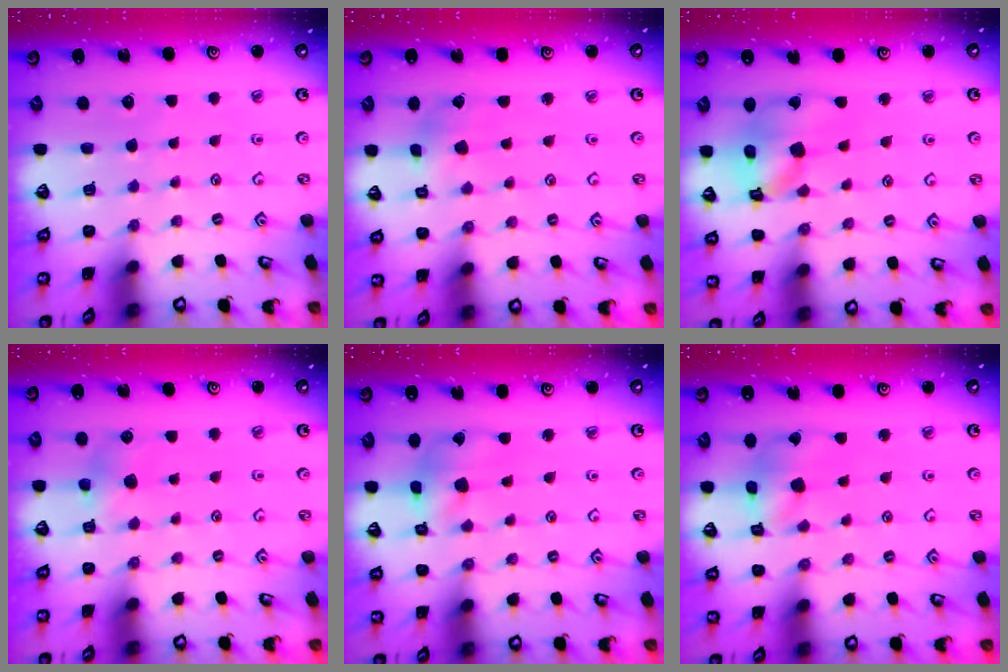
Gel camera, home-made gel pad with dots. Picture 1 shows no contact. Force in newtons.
{"total": 2.0, "press": 1.9, "slide": 0.4}
{"total": 15.2, "press": 15.1, "slide": 2.0}
{"total": 4.7, "press": 4.6, "slide": 0.5}
{"total": 10.9, "press": 10.8, "slide": 1.4}
{"total": 9.4, "press": 9.3, "slide": 1.1}